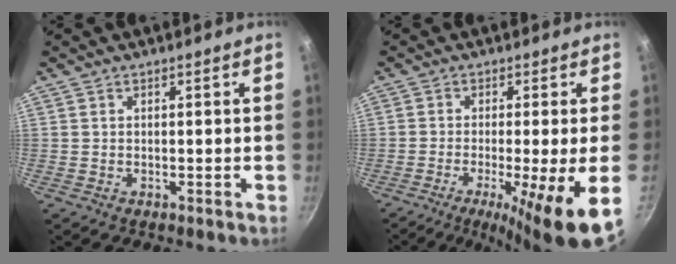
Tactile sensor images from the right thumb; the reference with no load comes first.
{"total": 13.3, "force": [-4.8, 1.1, 12.3], "torque": [-0.191, -0.012, -0.071]}